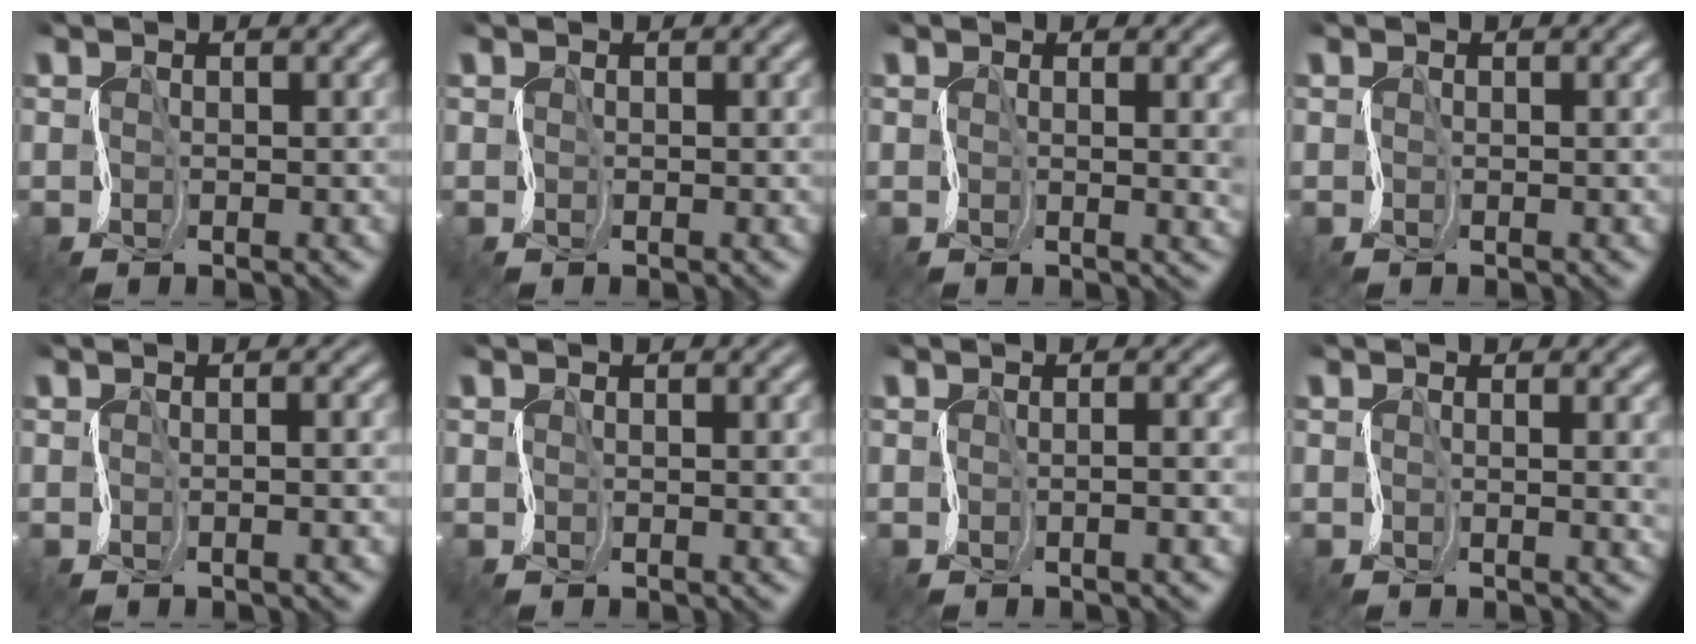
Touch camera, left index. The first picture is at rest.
{"total": 0.0}
{"total": 3.9, "force": [0.9, 1.6, 3.4], "torque": [-0.022, 0.013, 0.009]}
{"total": 0.0}
{"total": 2.1, "force": [0.0, 1.0, 1.9], "torque": [-0.011, 0.005, -0.006]}
{"total": 1.1, "force": [0.7, 0.3, 0.8], "torque": [-0.016, 0.006, 0.010]}
{"total": 2.0, "force": [0.0, 0.8, 1.8], "torque": [-0.009, 0.005, -0.004]}
{"total": 3.0, "force": [0.8, 1.2, 2.6], "torque": [-0.019, 0.010, 0.009]}